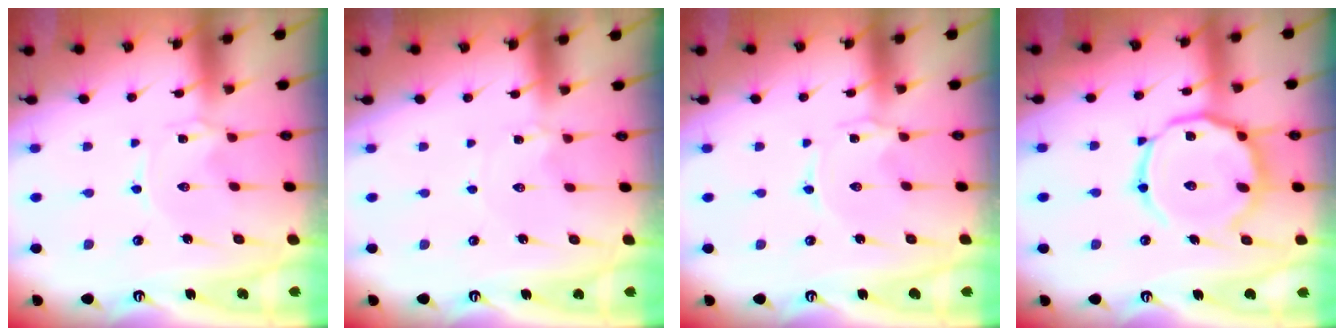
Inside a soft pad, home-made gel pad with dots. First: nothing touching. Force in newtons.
{"total": 1.5, "press": 1.5, "slide": 0.2}
{"total": 0.0}
{"total": 17.9, "press": 17.8, "slide": 1.3}